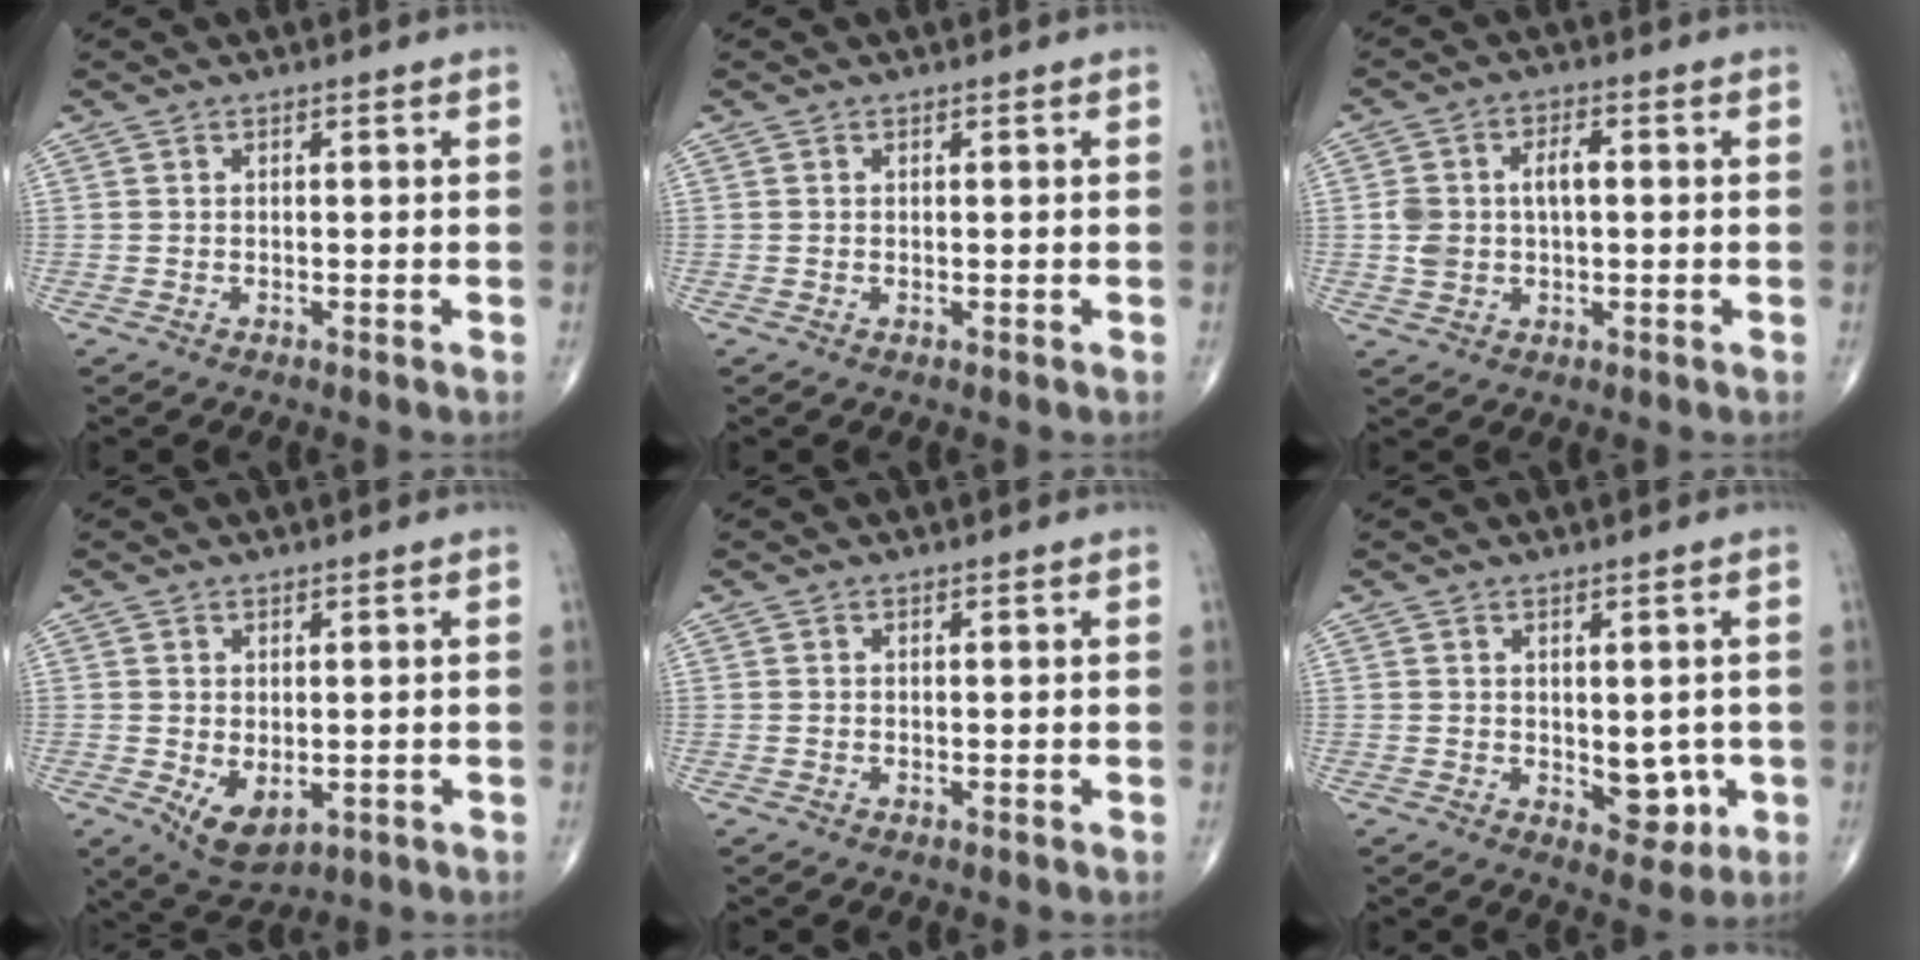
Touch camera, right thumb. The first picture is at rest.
{"total": 0.0}
{"total": 6.8, "force": [0.4, 4.1, 5.4], "torque": [-0.107, 0.020, 0.011]}
{"total": 6.1, "force": [-1.1, 3.7, 4.8], "torque": [-0.070, -0.011, -0.002]}
{"total": 0.0}
{"total": 5.8, "force": [-0.7, 3.5, 4.6], "torque": [-0.029, -0.009, 0.000]}